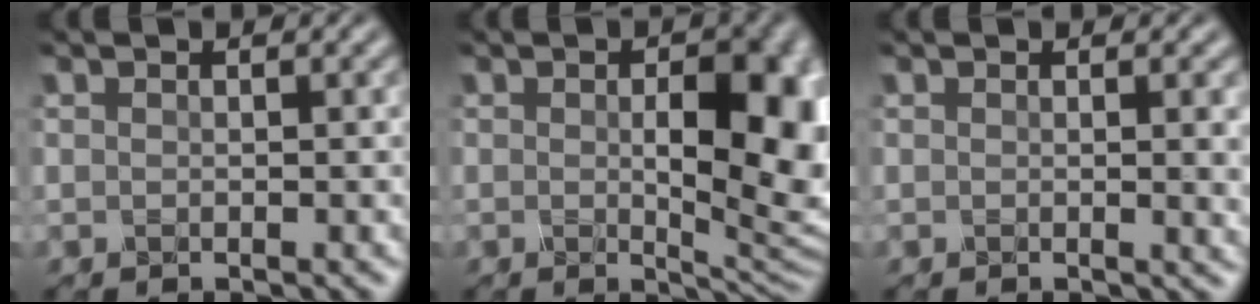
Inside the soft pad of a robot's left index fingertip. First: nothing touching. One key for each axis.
{"total": 8.5, "fx": 0.4, "fy": 4.0, "fz": 7.5, "tx": -0.109, "ty": -0.010, "tz": 0.013}
{"total": 1.8, "fx": 0.6, "fy": 0.5, "fz": 1.6, "tx": -0.030, "ty": -0.003, "tz": 0.013}